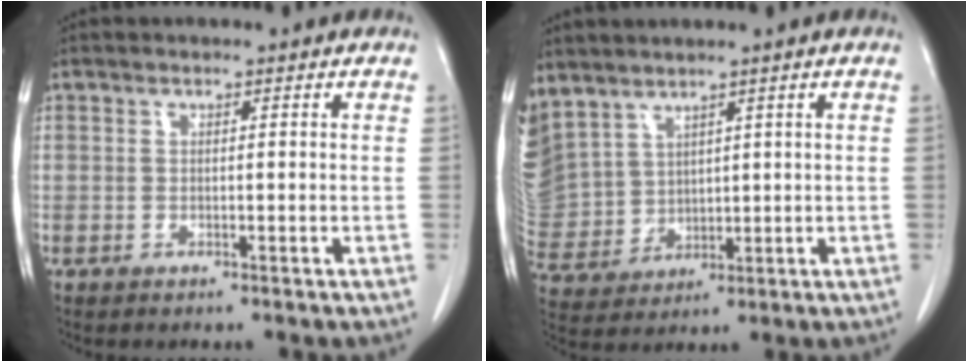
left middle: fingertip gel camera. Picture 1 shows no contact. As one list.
[{"total": 16.7, "force": [10.4, 11.5, 6.1], "torque": [-0.211, 0.021, 0.236]}]